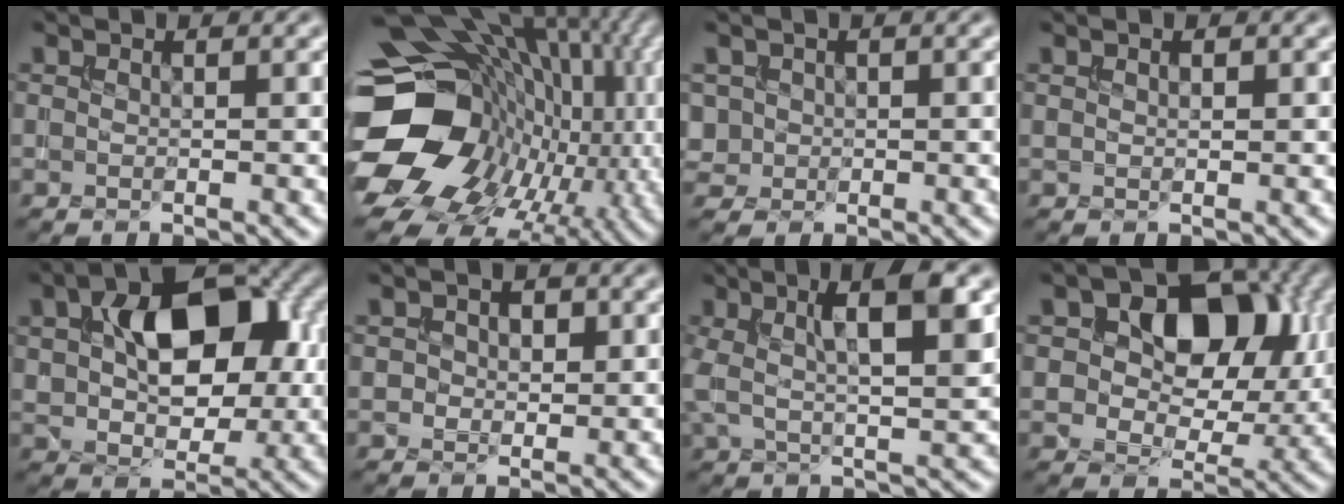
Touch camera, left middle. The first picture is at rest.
{"total": 20.0, "force": [-1.5, 16.0, 11.9], "torque": [-0.213, -0.014, -0.005]}
{"total": 2.0, "force": [0.2, 1.9, 0.4], "torque": [-0.004, 0.001, 0.014]}
{"total": 0.5, "force": [0.3, 0.1, 0.4], "torque": [-0.008, 0.002, 0.006]}
{"total": 10.9, "force": [2.6, 6.6, 8.2], "torque": [-0.123, 0.014, 0.042]}
{"total": 1.8, "force": [0.6, 1.3, 0.9], "torque": [-0.017, 0.000, 0.010]}
{"total": 6.9, "force": [2.0, 1.9, 6.3], "torque": [-0.109, 0.007, 0.030]}
{"total": 10.4, "force": [2.8, 6.6, 7.6], "torque": [-0.096, 0.009, 0.033]}